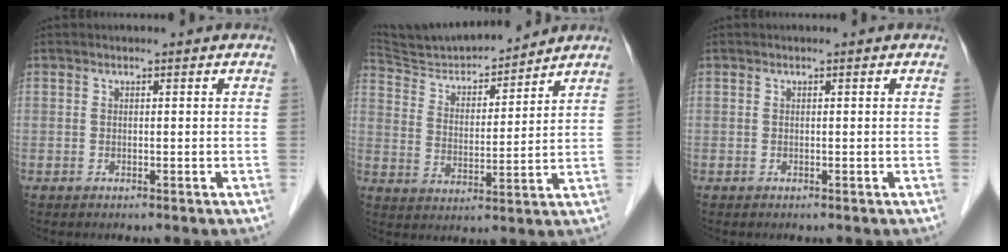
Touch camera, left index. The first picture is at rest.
{"total": 12.7, "force": [12.2, 1.2, 3.3], "torque": [-0.062, -0.002, 0.214]}
{"total": 0.0}